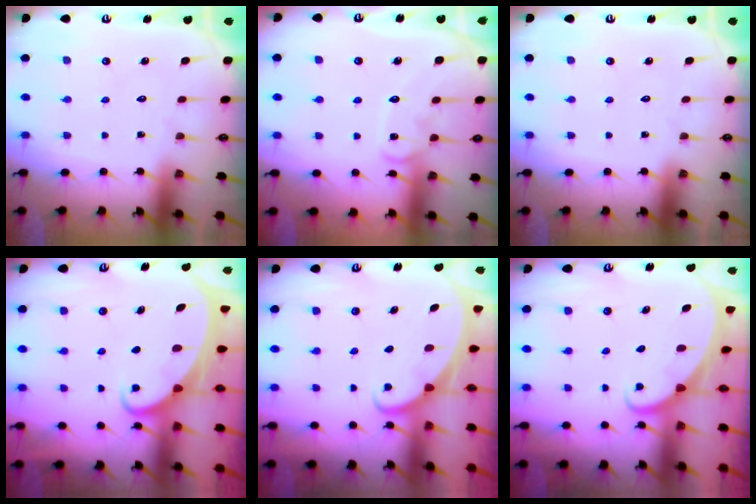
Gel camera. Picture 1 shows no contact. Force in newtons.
{"total": 10.9, "press": 10.8, "slide": 0.7}
{"total": 0.0}
{"total": 3.6, "press": 3.6, "slide": 0.3}
{"total": 1.6, "press": 1.6, "slide": 0.1}
{"total": 1.8, "press": 1.8, "slide": 0.1}